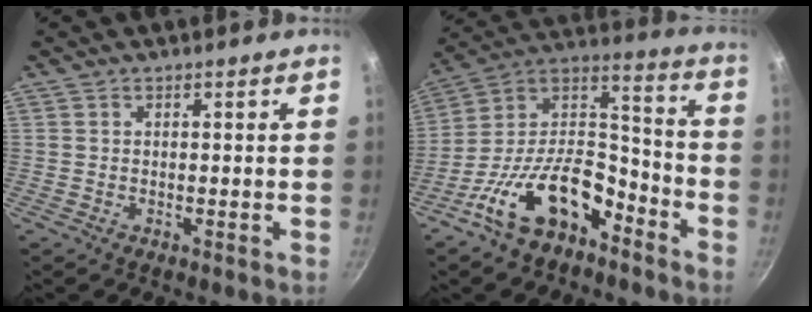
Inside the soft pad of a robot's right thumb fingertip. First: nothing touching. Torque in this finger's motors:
{"motor_torque": [0.69, 0.61, 1.09, -1.70, 0.40]}